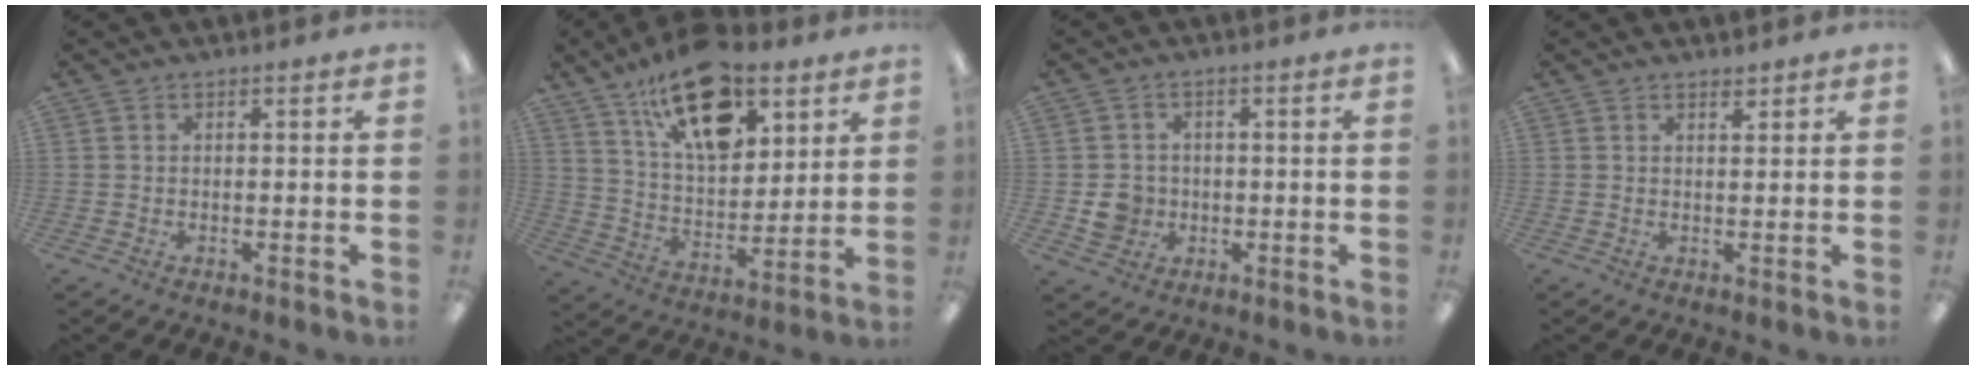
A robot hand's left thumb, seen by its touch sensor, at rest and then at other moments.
{"total": 20.3, "force": [12.4, 10.2, 12.4], "torque": [-0.191, -0.058, 0.212]}
{"total": 5.3, "force": [-0.9, 4.9, 1.8], "torque": [-0.019, 0.007, -0.012]}
{"total": 1.5, "force": [1.4, 0.4, 0.5], "torque": [-0.012, -0.001, 0.025]}